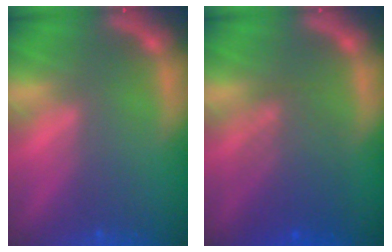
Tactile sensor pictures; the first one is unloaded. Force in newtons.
{"total": 5.1}